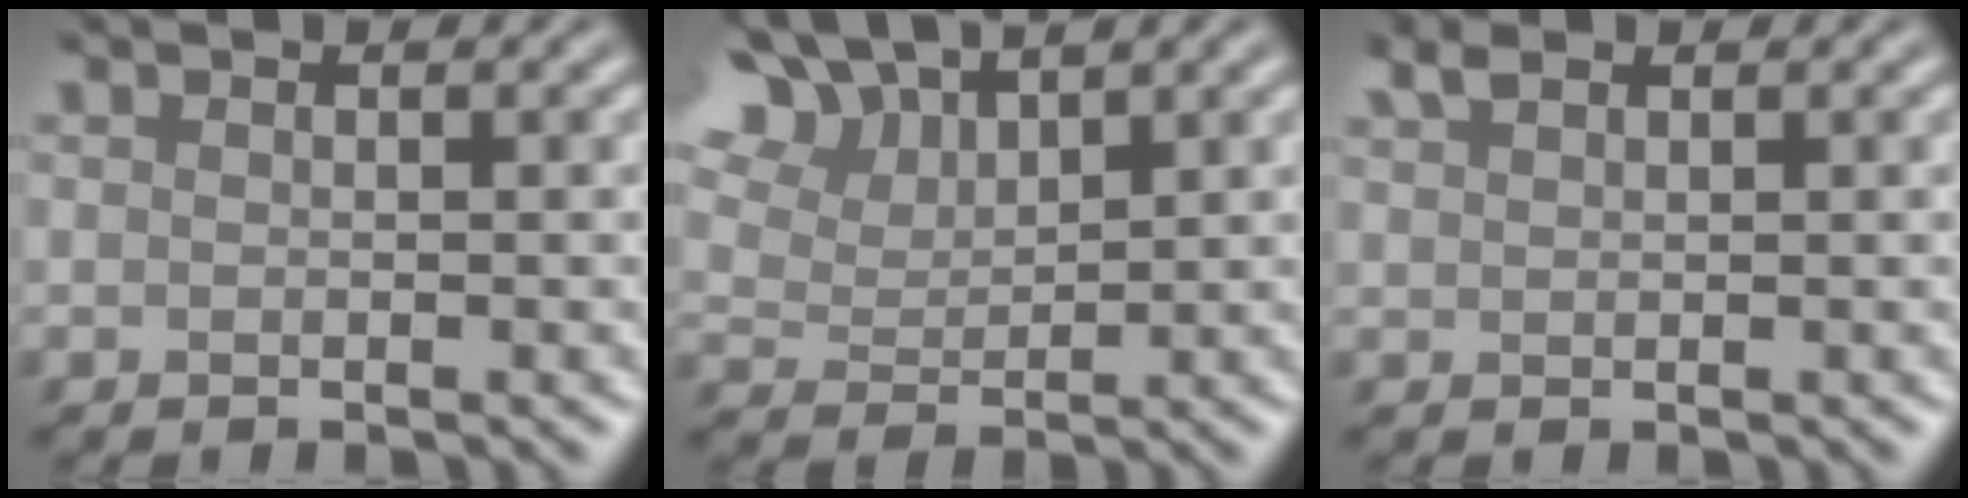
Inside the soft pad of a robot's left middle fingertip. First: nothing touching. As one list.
[{"total": 6.6, "force": [5.0, 3.0, 3.1], "torque": [-0.111, 0.017, 0.116]}, {"total": 1.3, "force": [0.3, -1.0, -0.8], "torque": [-0.004, -0.009, 0.041]}]